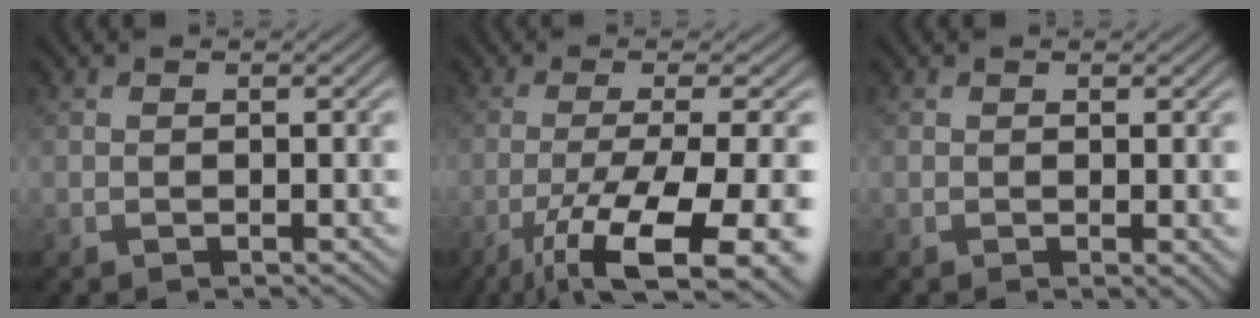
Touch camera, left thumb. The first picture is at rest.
{"total": 14.6, "force": [-7.2, 3.6, 12.2], "torque": [-0.190, -0.018, -0.107]}
{"total": 0.9, "force": [0.1, 0.1, 0.9], "torque": [-0.013, -0.005, -0.001]}